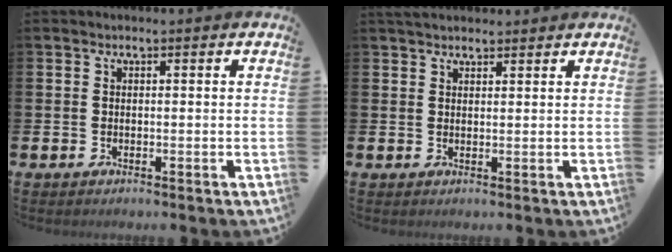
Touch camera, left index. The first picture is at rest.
{"total": 2.4, "force": [2.2, 0.8, 0.5], "torque": [0.001, -0.005, 0.039]}